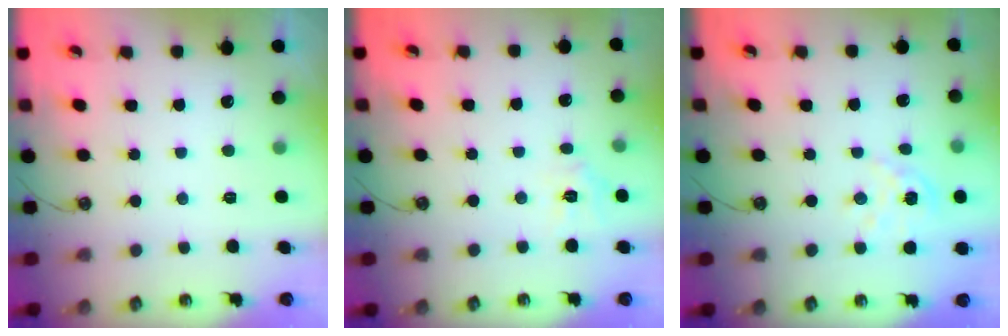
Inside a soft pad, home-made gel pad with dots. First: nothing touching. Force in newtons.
{"total": 5.3, "press": 5.3, "slide": 0.4}
{"total": 4.3, "press": 4.3, "slide": 0.4}